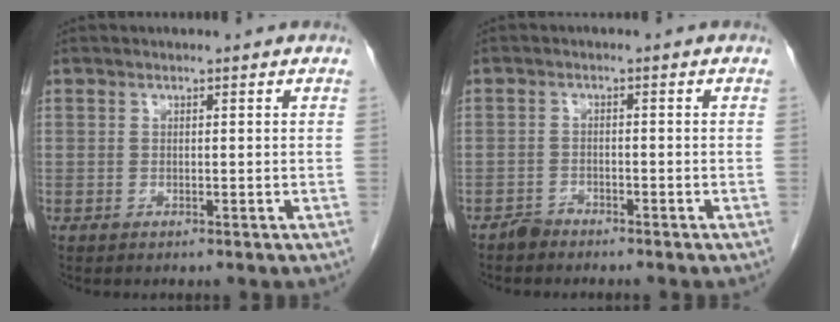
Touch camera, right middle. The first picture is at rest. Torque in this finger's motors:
{"motor_torque": [-0.39, -0.29, -0.07, -0.02]}